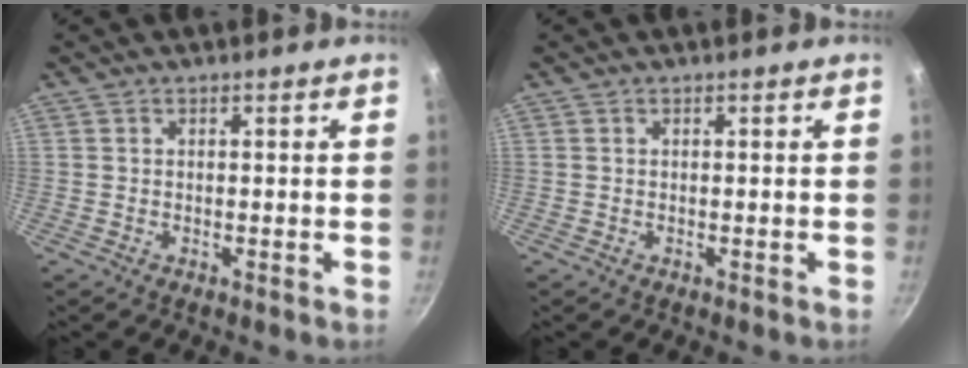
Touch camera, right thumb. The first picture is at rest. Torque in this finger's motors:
{"motor_torque": [0.00, 0.00, 0.00, 0.00, 0.00]}